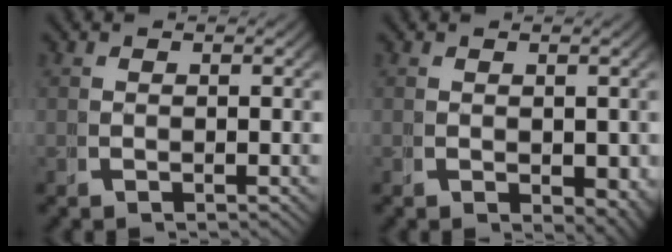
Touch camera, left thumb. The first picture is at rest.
{"total": 2.4, "force": [0.0, 1.6, 1.8], "torque": [-0.024, -0.019, 0.014]}